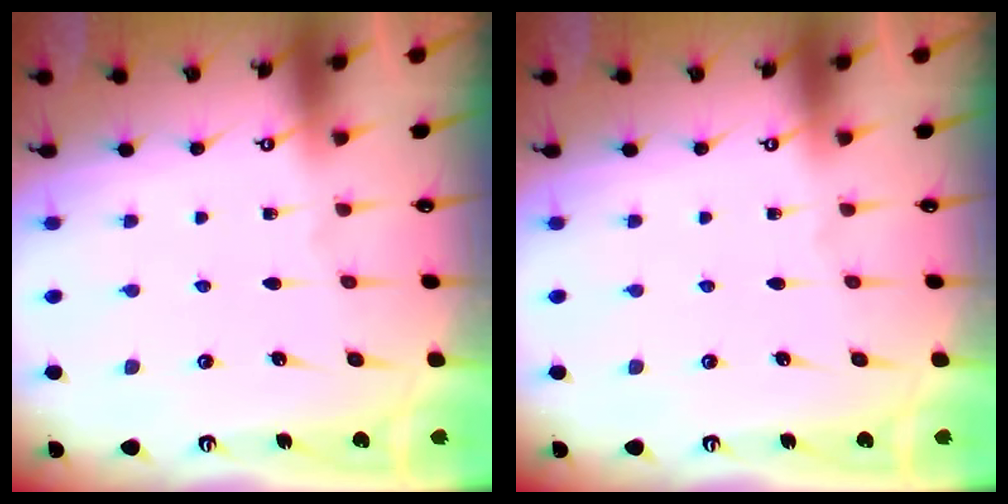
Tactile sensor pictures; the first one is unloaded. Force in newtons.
{"total": 0.0}